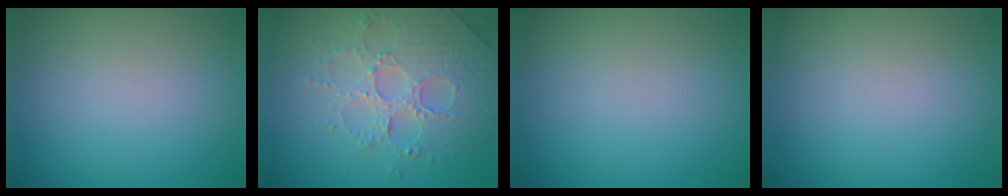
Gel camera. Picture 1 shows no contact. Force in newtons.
{"total": 4.4, "press": 4.3, "slide": 1.1}
{"total": 0.0}
{"total": 0.0}